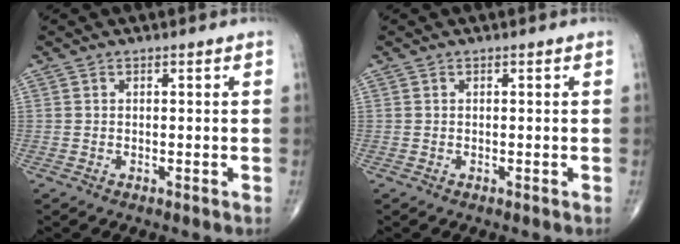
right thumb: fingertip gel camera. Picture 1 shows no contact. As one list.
[{"total": 0.0}]